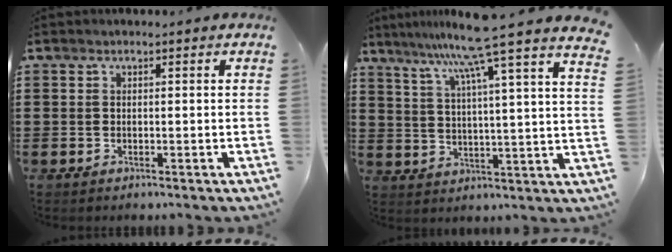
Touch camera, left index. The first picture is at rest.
{"total": 9.6, "force": [8.1, -1.9, 4.7], "torque": [-0.119, -0.059, 0.127]}